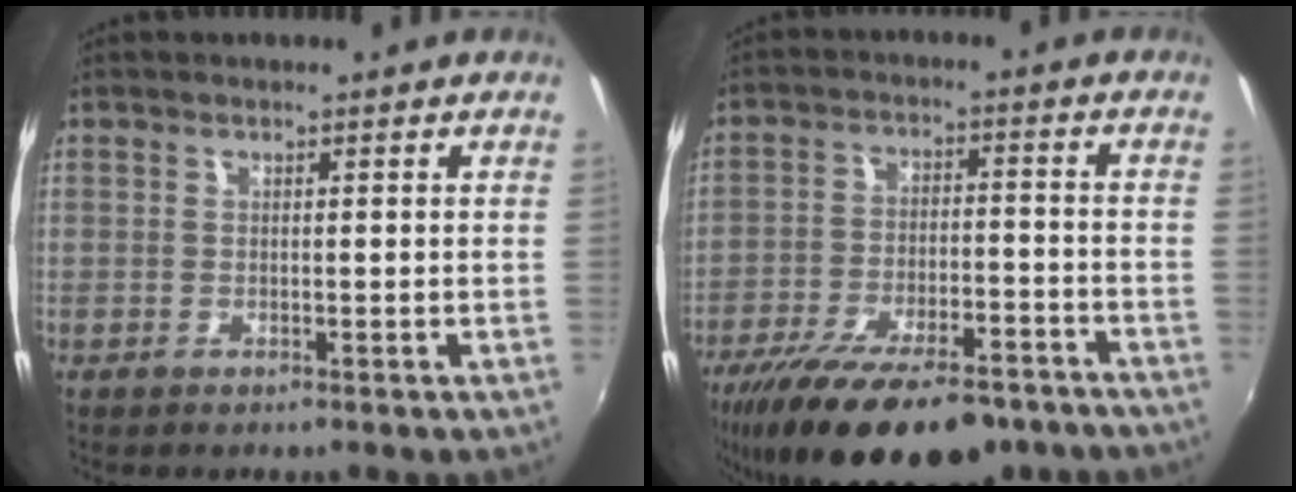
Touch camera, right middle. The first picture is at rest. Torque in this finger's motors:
{"motor_torque": [1.19, -0.94, 0.50, 0.21]}